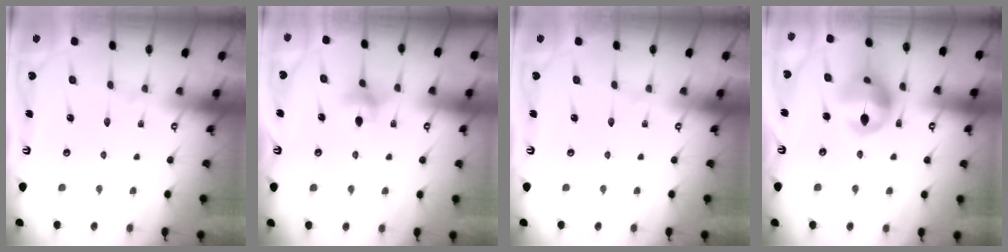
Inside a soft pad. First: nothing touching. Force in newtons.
{"total": 6.1, "press": 6.1, "slide": 0.9}
{"total": 0.0}
{"total": 14.2, "press": 14.1, "slide": 1.5}